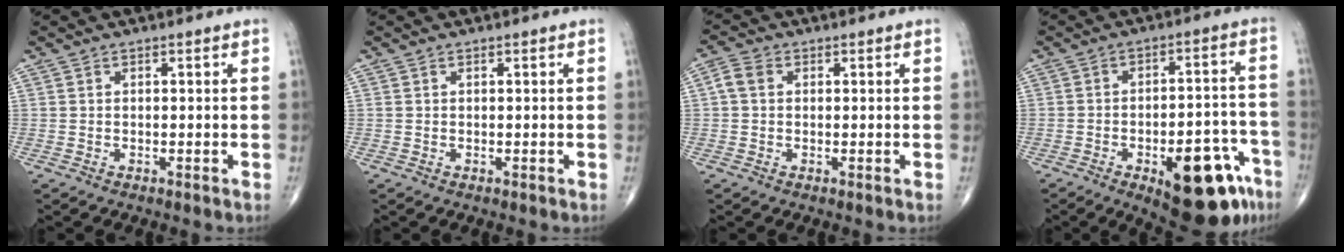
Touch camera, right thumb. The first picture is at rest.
{"total": 0.0}
{"total": 3.1, "force": [0.5, 2.4, 1.9], "torque": [-0.042, 0.011, 0.006]}
{"total": 18.2, "force": [-9.1, 7.1, 14.1], "torque": [-0.128, 0.051, -0.109]}